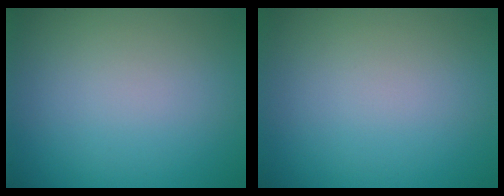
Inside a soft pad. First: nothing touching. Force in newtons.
{"total": 0.0}